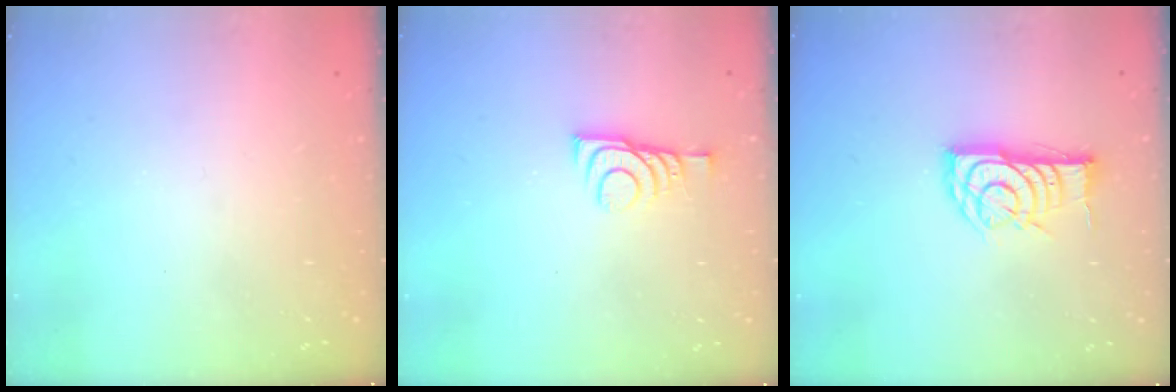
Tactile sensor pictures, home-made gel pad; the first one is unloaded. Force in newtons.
{"total": 7.4, "press": 7.3, "slide": 0.5}
{"total": 13.0, "press": 13.0, "slide": 0.8}